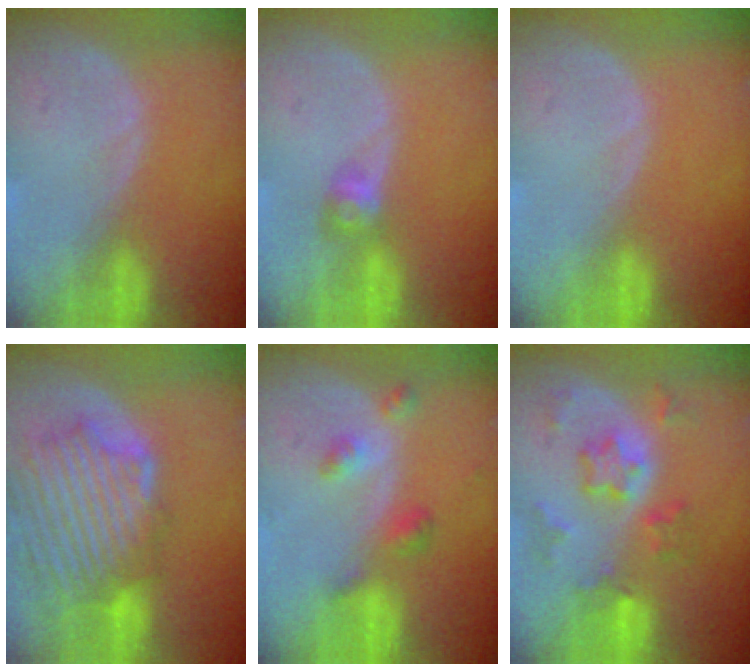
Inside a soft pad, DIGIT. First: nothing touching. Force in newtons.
{"total": 2.9, "press": 2.5, "slide": 1.4}
{"total": 0.0}
{"total": 12.0, "press": 11.3, "slide": 4.1}
{"total": 4.2, "press": 3.9, "slide": 1.6}
{"total": 7.4, "press": 6.6, "slide": 3.4}